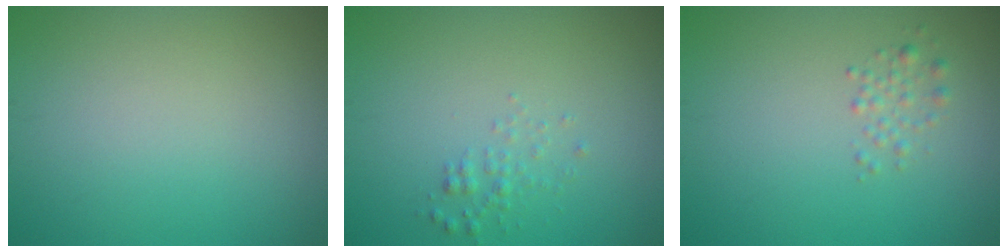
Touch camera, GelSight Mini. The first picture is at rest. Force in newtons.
{"total": 1.1, "press": 1.1, "slide": 0.0}
{"total": 1.2, "press": 1.1, "slide": 0.1}